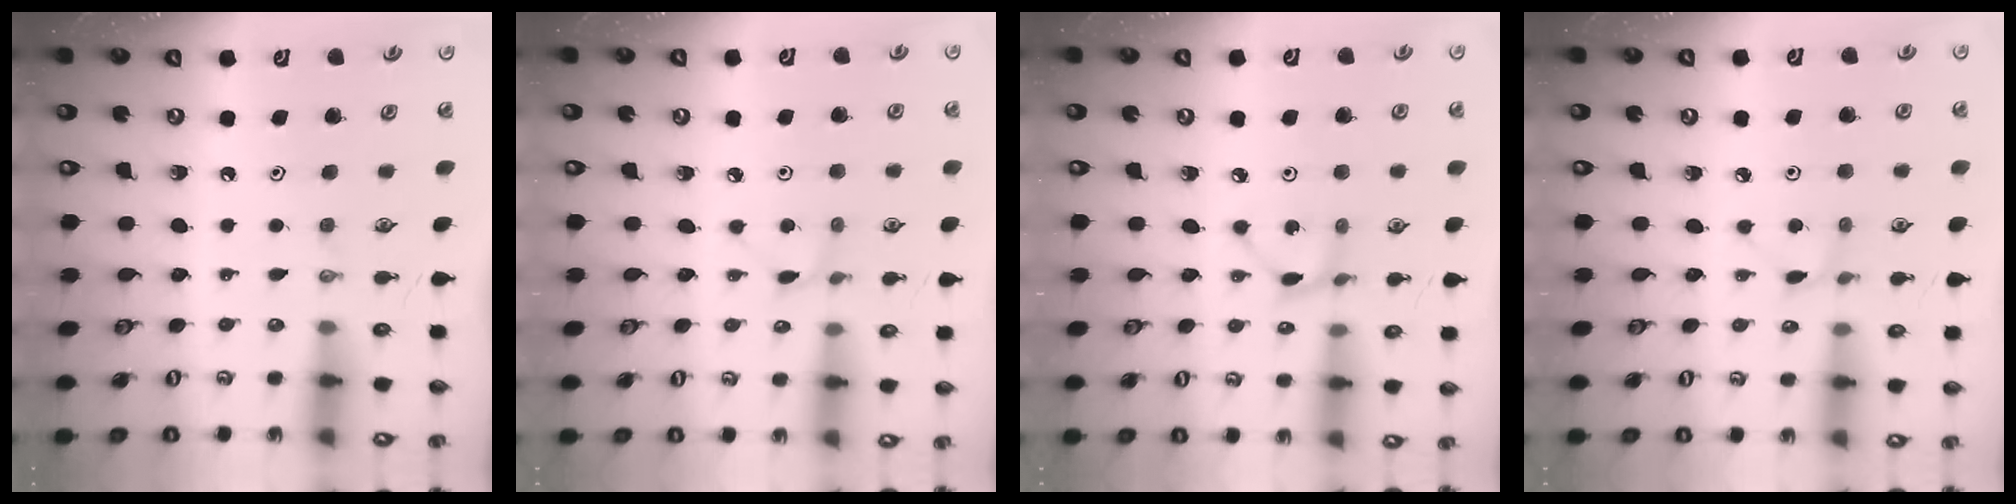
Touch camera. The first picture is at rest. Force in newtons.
{"total": 1.9, "press": 1.9, "slide": 0.3}
{"total": 2.4, "press": 2.4, "slide": 0.2}
{"total": 1.9, "press": 1.9, "slide": 0.3}